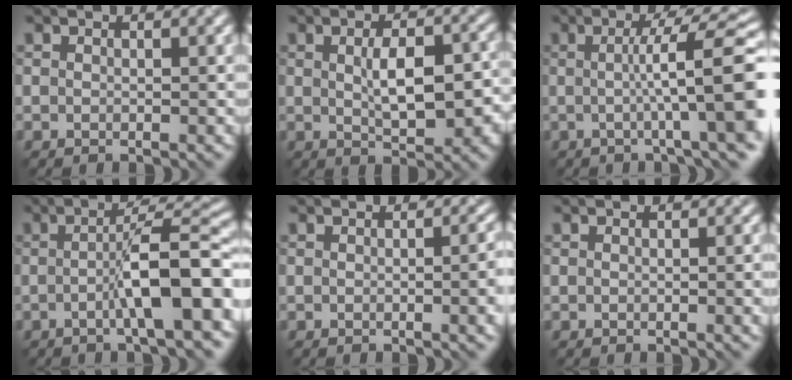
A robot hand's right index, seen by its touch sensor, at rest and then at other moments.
{"total": 6.0, "force": [-0.1, 2.5, 5.4], "torque": [-0.086, -0.003, 0.004]}
{"total": 10.2, "force": [-0.1, 2.0, 10.0], "torque": [-0.115, 0.011, -0.008]}
{"total": 8.5, "force": [-1.5, 1.7, 8.1], "torque": [-0.111, 0.011, -0.031]}
{"total": 4.4, "force": [-0.4, 1.7, 4.0], "torque": [-0.031, 0.002, -0.003]}
{"total": 1.7, "force": [0.0, 0.6, 1.6], "torque": [-0.015, 0.003, 0.000]}